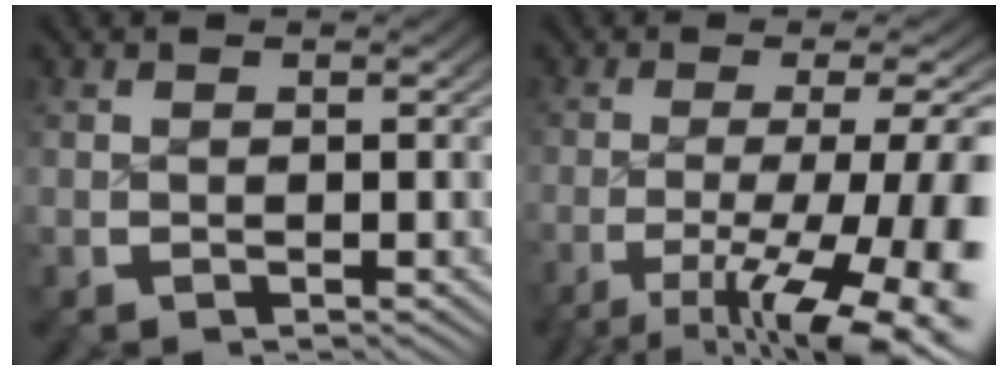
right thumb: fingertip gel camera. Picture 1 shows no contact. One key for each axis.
{"total": 11.9, "fx": -4.5, "fy": 5.2, "fz": 9.7, "tx": -0.169, "ty": -0.037, "tz": -0.044}